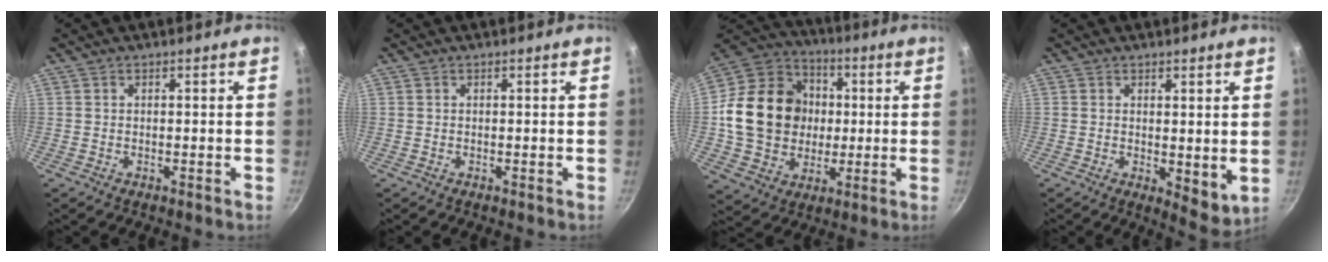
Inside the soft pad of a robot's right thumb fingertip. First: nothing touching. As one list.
[{"total": 0.0}, {"total": 20.1, "force": [0.5, 17.0, 10.7], "torque": [-0.163, 0.028, 0.009]}, {"total": 5.5, "force": [0.7, 2.6, 4.8], "torque": [-0.065, -0.021, 0.013]}]